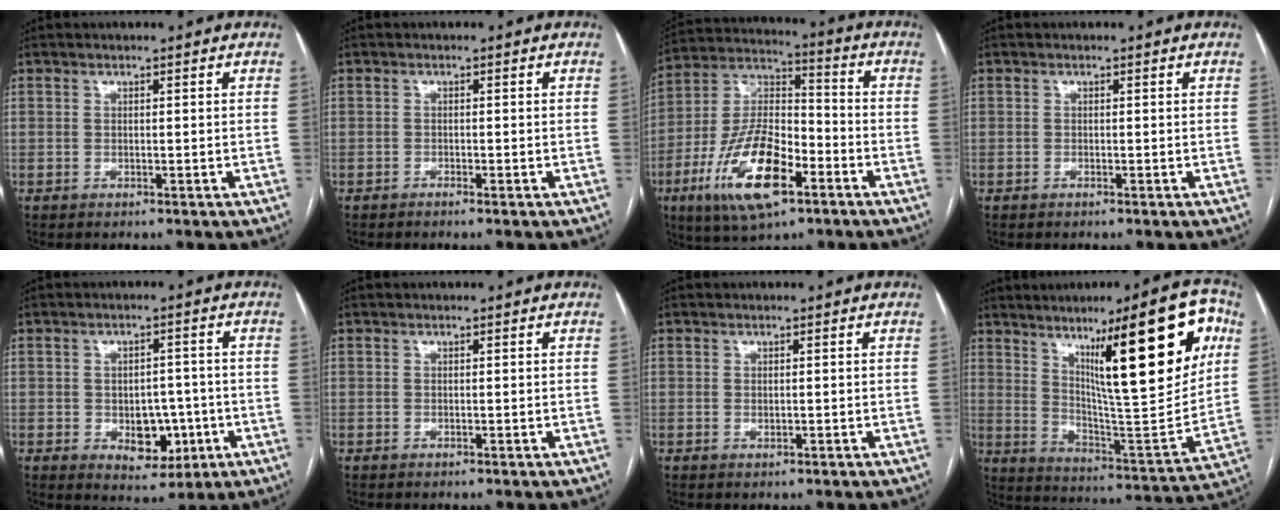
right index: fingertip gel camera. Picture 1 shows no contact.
{"total": 0.7, "force": [-0.5, 0.1, 0.4], "torque": [-0.009, 0.000, -0.008]}
{"total": 17.0, "force": [-7.6, 6.3, 13.8], "torque": [-0.278, 0.002, -0.132]}
{"total": 0.0}
{"total": 6.7, "force": [-1.8, 4.3, 4.8], "torque": [-0.057, 0.008, -0.014]}
{"total": 0.0}
{"total": 0.6, "force": [0.0, 0.3, 0.5], "torque": [-0.009, -0.001, 0.002]}
{"total": 24.1, "force": [10.4, 3.4, 21.5], "torque": [-0.293, 0.002, 0.159]}